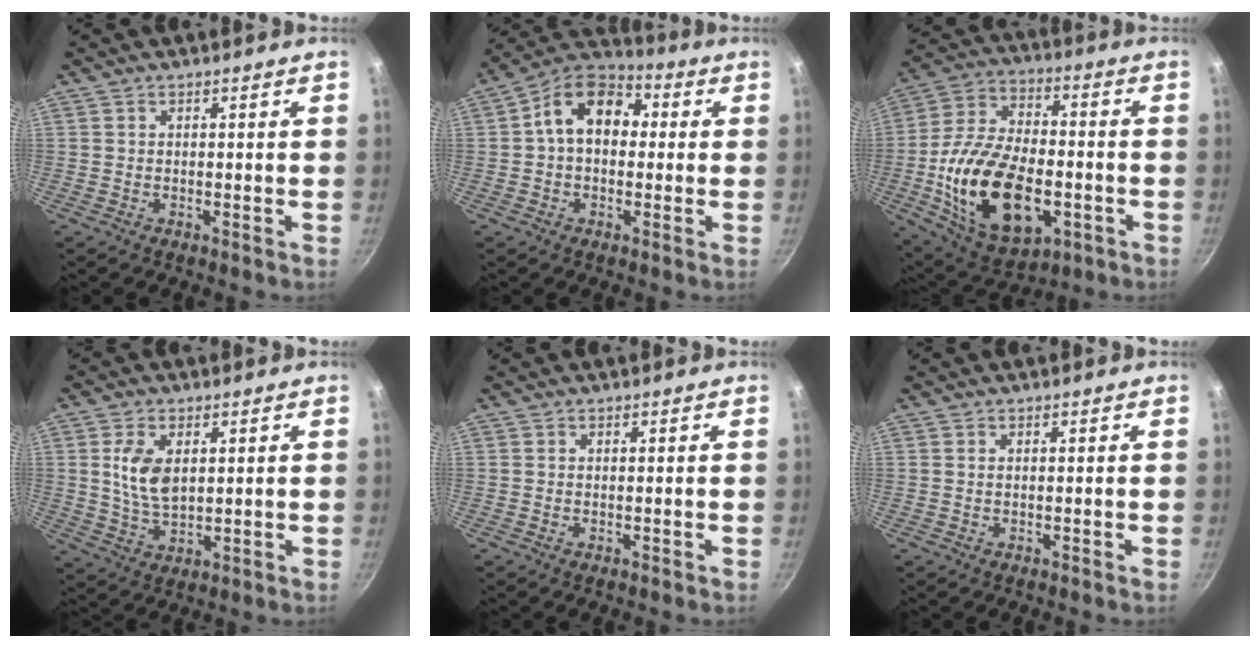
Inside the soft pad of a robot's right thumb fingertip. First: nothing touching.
{"total": 12.8, "force": [1.6, 9.1, 8.9], "torque": [-0.105, 0.032, 0.003]}
{"total": 24.5, "force": [-5.5, 14.2, 19.1], "torque": [-0.341, 0.025, -0.084]}
{"total": 7.9, "force": [1.8, 4.6, 6.1], "torque": [-0.112, -0.013, 0.038]}
{"total": 0.0}
{"total": 0.0}